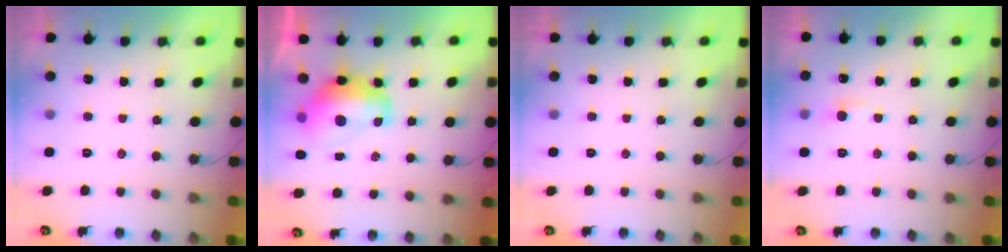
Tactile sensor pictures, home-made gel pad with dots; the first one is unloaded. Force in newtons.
{"total": 12.5, "press": 12.5, "slide": 1.2}
{"total": 0.0}
{"total": 4.8, "press": 4.7, "slide": 0.5}